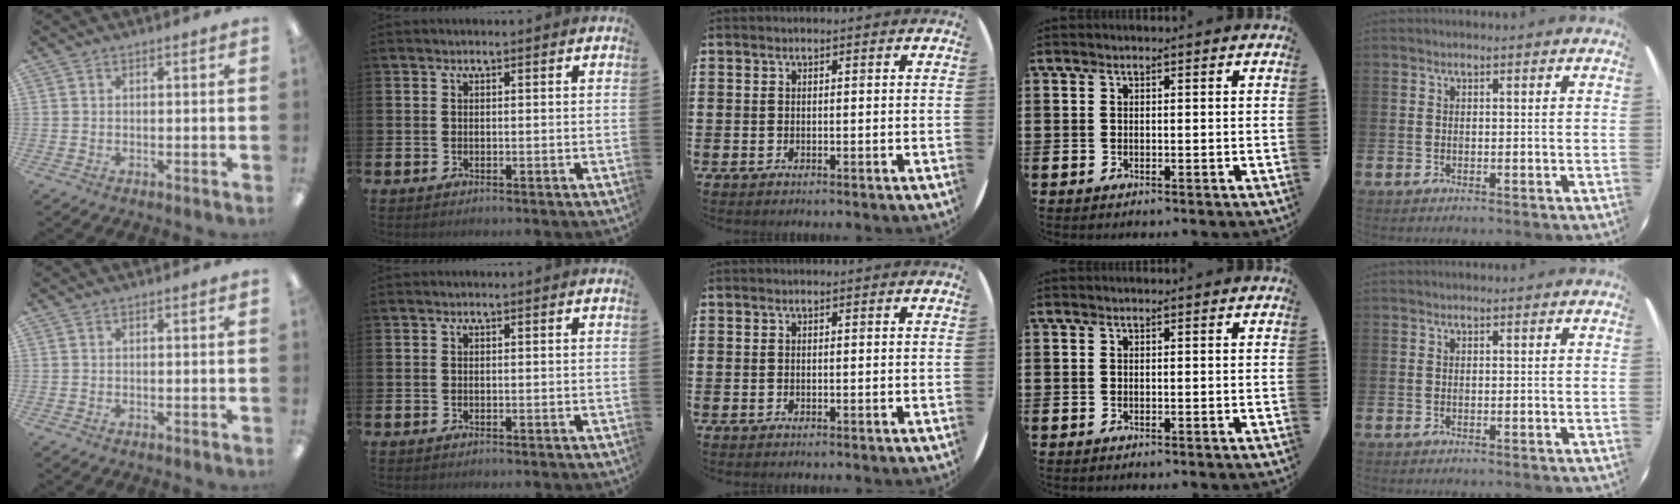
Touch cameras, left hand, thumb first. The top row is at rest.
{}